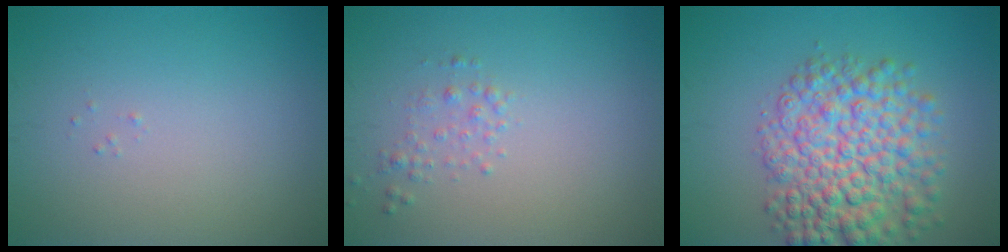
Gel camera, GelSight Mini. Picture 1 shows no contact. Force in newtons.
{"total": 1.0, "press": 1.0, "slide": 0.0}
{"total": 8.4, "press": 8.4, "slide": 0.2}